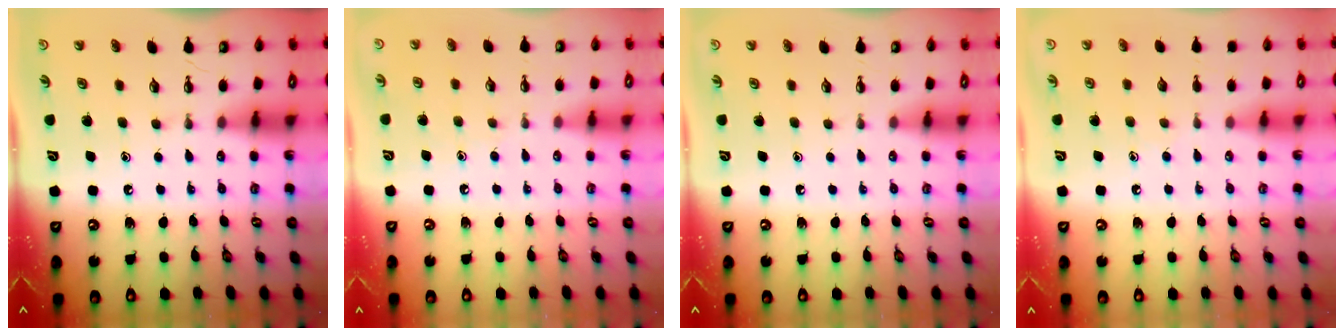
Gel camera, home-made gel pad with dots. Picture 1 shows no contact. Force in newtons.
{"total": 4.5, "press": 4.5, "slide": 0.5}
{"total": 0.0}
{"total": 5.1, "press": 5.0, "slide": 0.6}